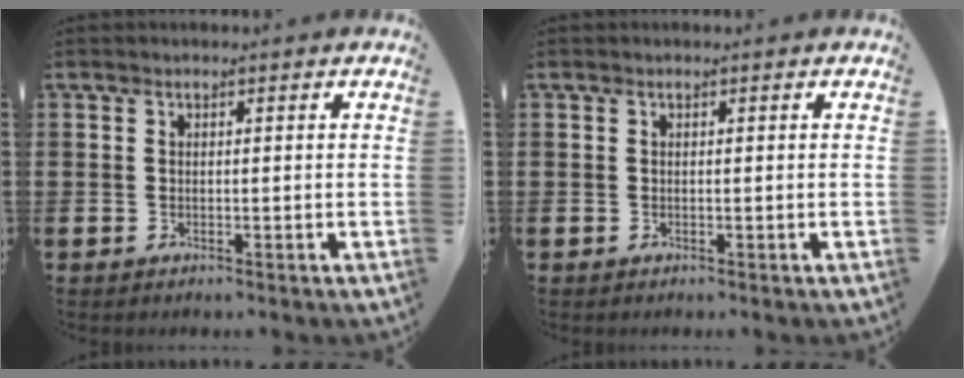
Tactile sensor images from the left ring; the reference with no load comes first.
{"total": 0.0}